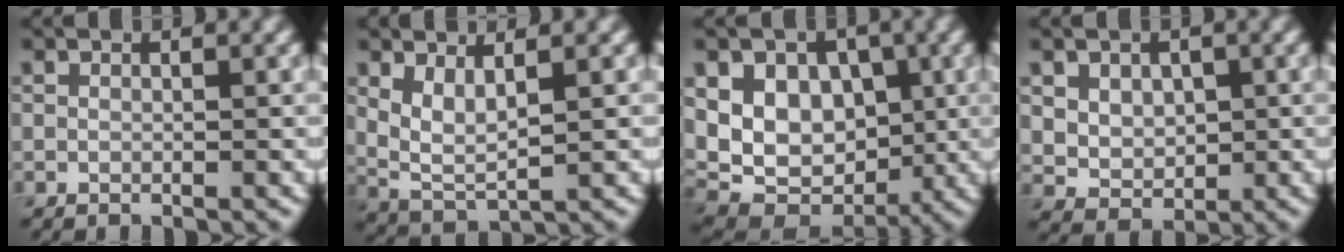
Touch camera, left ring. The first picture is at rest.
{"total": 3.2, "force": [1.2, 1.1, 2.7], "torque": [-0.064, -0.011, 0.029]}
{"total": 9.7, "force": [1.6, 7.3, 6.1], "torque": [-0.092, 0.011, 0.016]}
{"total": 4.2, "force": [1.3, 3.2, 2.3], "torque": [-0.050, 0.002, 0.030]}